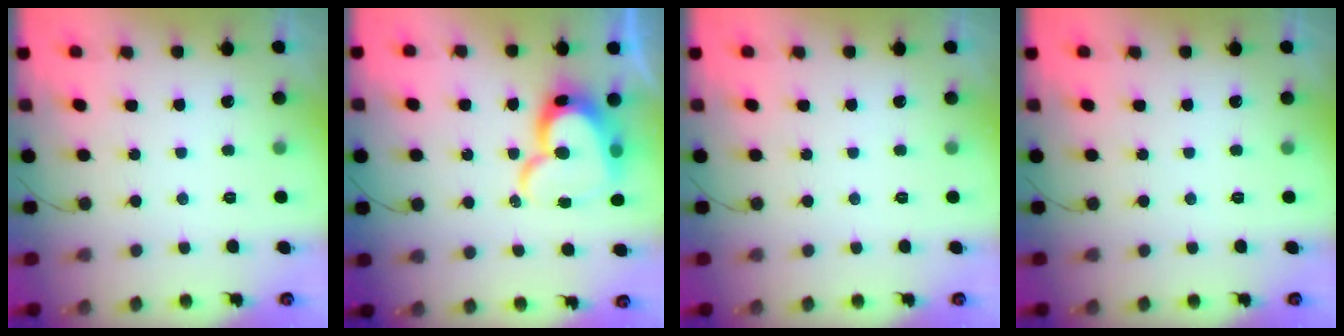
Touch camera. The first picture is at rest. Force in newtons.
{"total": 17.2, "press": 17.1, "slide": 1.2}
{"total": 0.0}
{"total": 0.0}